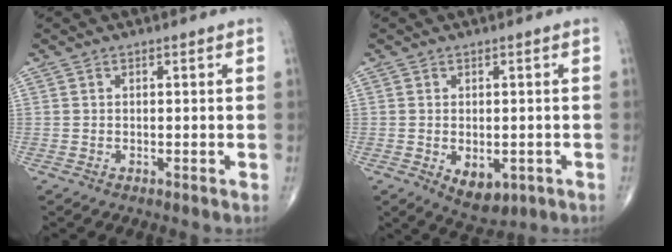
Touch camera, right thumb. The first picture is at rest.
{"total": 6.2, "force": [-1.9, 3.7, 4.6], "torque": [-0.056, -0.002, -0.012]}